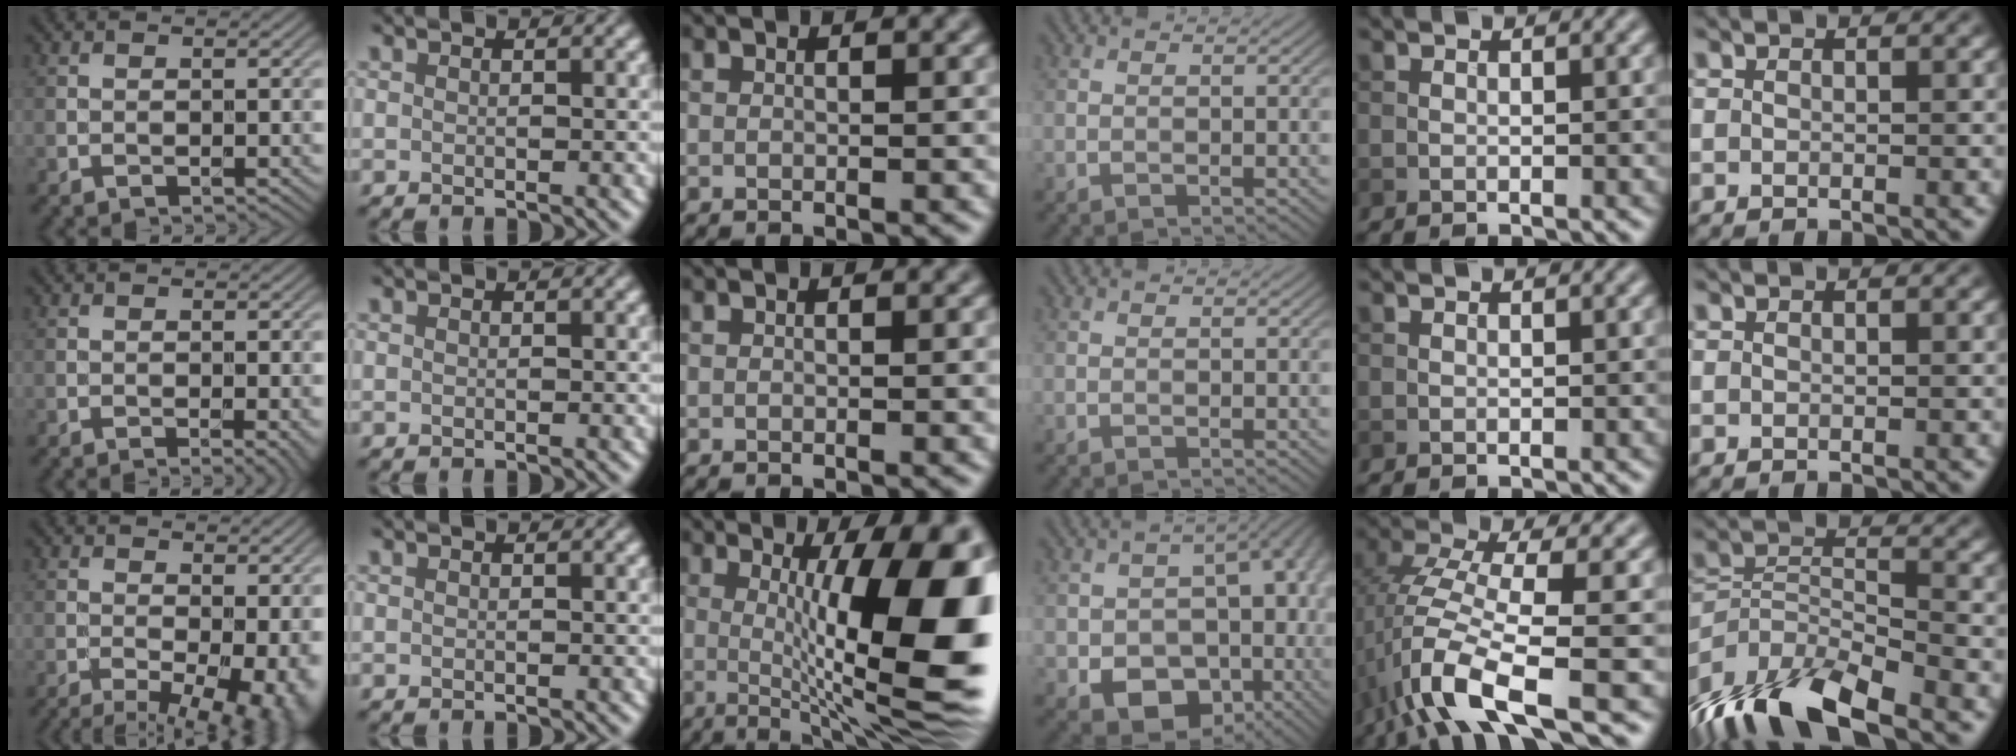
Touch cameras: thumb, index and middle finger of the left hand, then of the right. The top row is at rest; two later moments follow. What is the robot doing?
{"motion": "unscrew", "object": "dispenser bottle"}